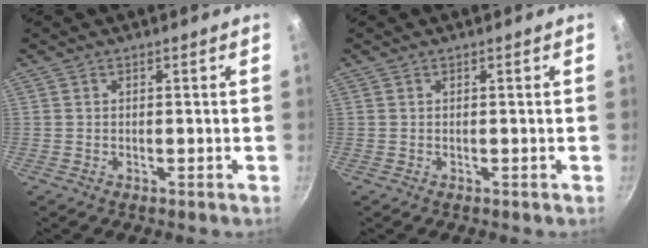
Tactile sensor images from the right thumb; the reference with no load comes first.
{"total": 0.0}